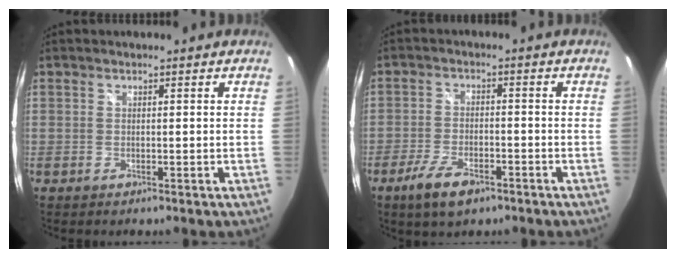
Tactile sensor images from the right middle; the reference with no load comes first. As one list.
[{"total": 7.4, "force": [-4.8, 2.8, 4.9], "torque": [-0.119, -0.016, -0.087]}]